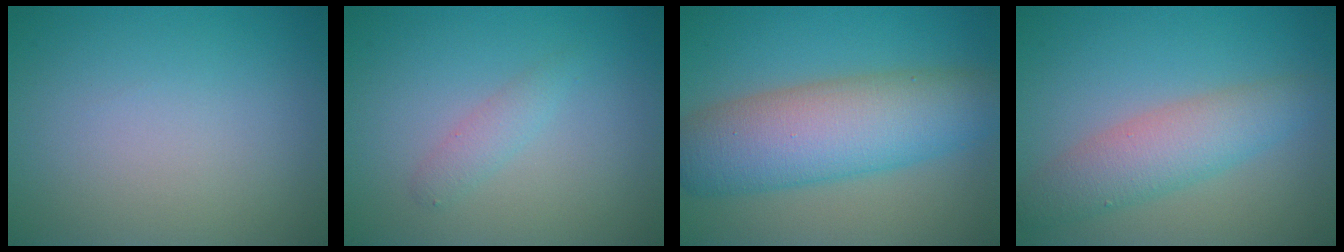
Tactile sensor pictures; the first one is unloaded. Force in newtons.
{"total": 1.4, "press": 1.4, "slide": 0.0}
{"total": 9.1, "press": 9.1, "slide": 0.1}
{"total": 4.6, "press": 4.6, "slide": 0.0}